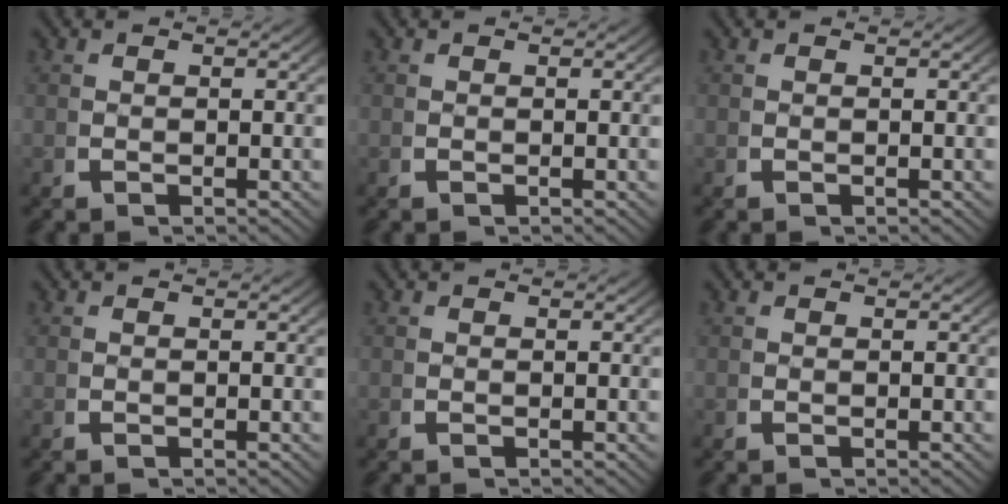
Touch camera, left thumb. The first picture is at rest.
{"total": 0.0}
{"total": 0.0}
{"total": 0.0}
{"total": 0.0}
{"total": 0.0}